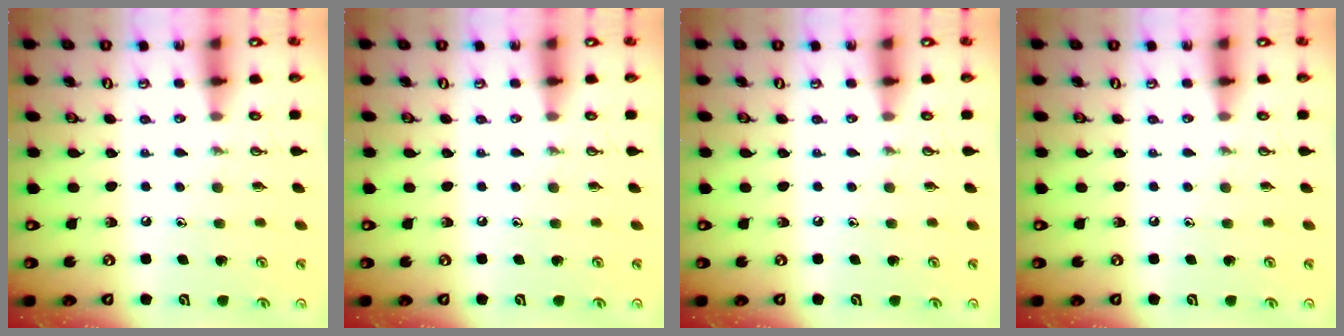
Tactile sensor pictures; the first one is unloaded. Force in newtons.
{"total": 0.0}
{"total": 0.0}
{"total": 0.0}